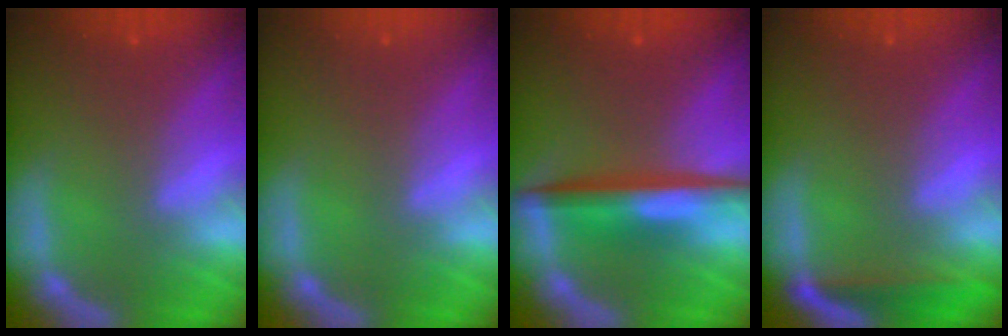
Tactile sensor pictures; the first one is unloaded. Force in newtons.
{"total": 0.0}
{"total": 5.5}
{"total": 3.0}